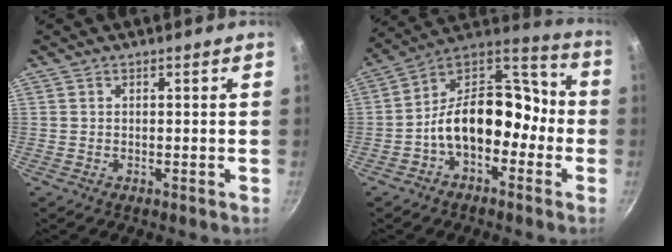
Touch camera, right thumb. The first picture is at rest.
{"total": 17.4, "force": [-3.4, 10.7, 13.2], "torque": [-0.180, 0.068, -0.065]}